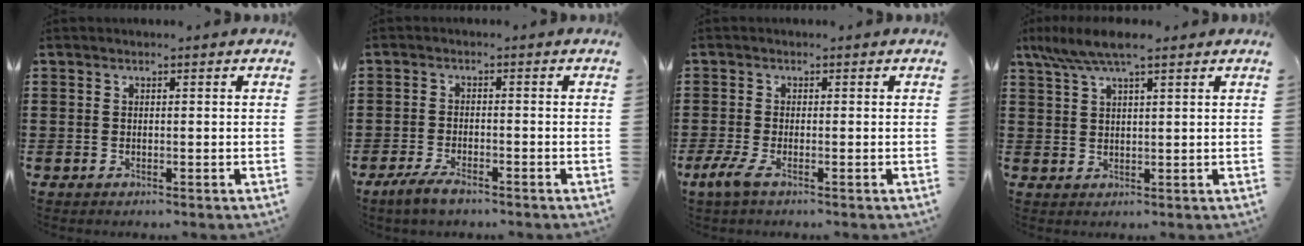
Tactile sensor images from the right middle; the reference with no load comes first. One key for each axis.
{"total": 3.0, "fx": -2.1, "fy": 1.0, "fz": 2.0, "tx": -0.048, "ty": 0.002, "tz": -0.043}
{"total": 2.5, "fx": -1.0, "fy": 0.5, "fz": 2.2, "tx": -0.060, "ty": -0.009, "tz": -0.026}
{"total": 6.1, "fx": 4.5, "fy": 0.6, "fz": 4.2, "tx": -0.090, "ty": -0.001, "tz": 0.080}